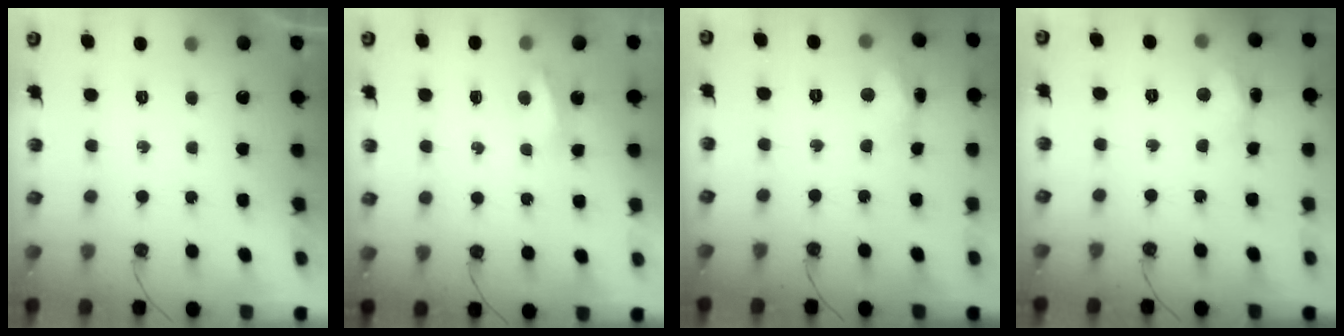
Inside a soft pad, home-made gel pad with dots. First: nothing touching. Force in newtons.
{"total": 5.0, "press": 4.9, "slide": 0.6}
{"total": 5.5, "press": 5.5, "slide": 0.5}
{"total": 4.6, "press": 4.6, "slide": 0.4}